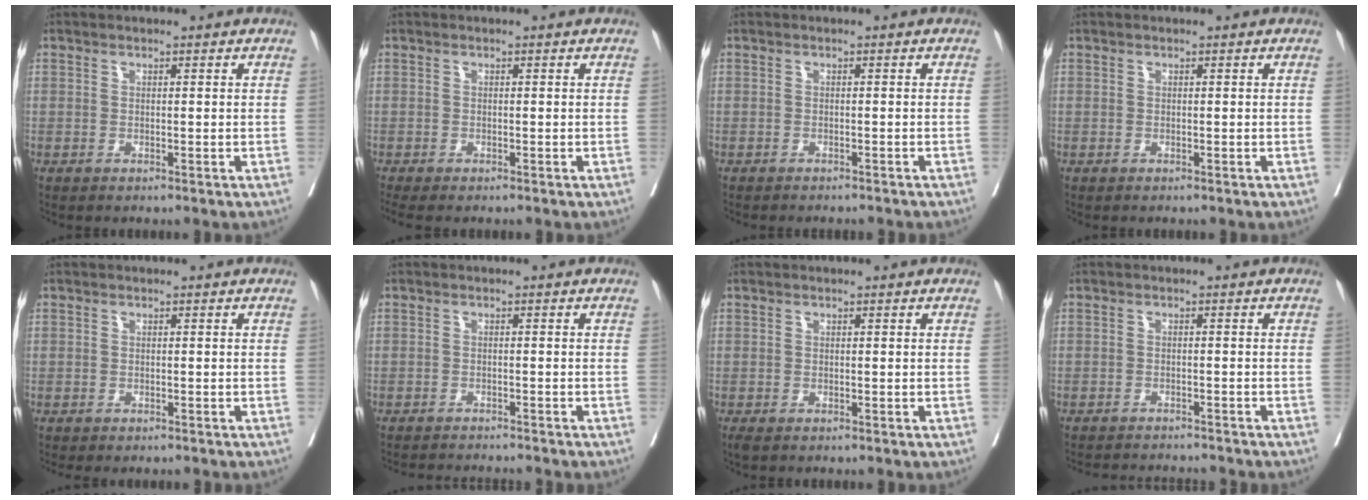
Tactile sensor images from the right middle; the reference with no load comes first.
{"total": 3.3, "force": [-2.8, 0.6, 1.6], "torque": [-0.017, -0.009, -0.043]}
{"total": 5.8, "force": [-5.4, 0.9, 2.0], "torque": [-0.020, -0.008, -0.063]}
{"total": 0.0}
{"total": 1.1, "force": [-0.9, 0.6, 0.1], "torque": [-0.004, 0.001, -0.016]}
{"total": 7.2, "force": [-6.9, 0.2, 2.0], "torque": [-0.017, -0.011, -0.092]}
{"total": 1.6, "force": [-1.2, 0.7, 0.8], "torque": [-0.018, -0.008, -0.021]}
{"total": 8.6, "force": [-8.3, 0.7, 2.2], "torque": [-0.022, -0.006, -0.106]}